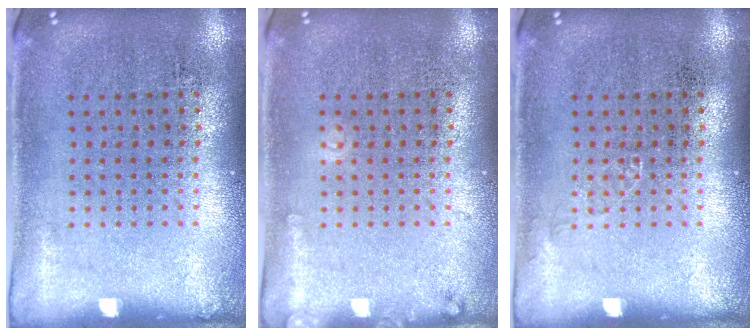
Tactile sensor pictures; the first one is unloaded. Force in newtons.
{"total": 0.9, "press": 0.9, "slide": 0.1}
{"total": 0.6, "press": 0.6, "slide": 0.1}